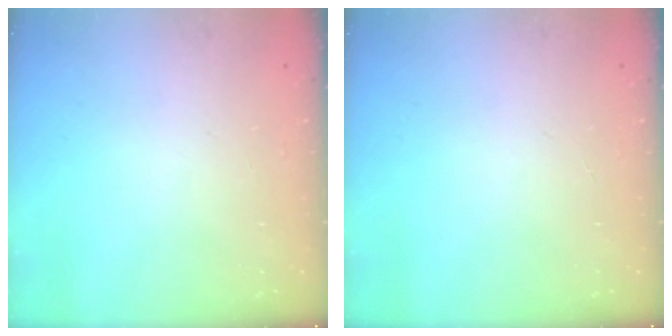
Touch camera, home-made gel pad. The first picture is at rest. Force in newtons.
{"total": 0.0}